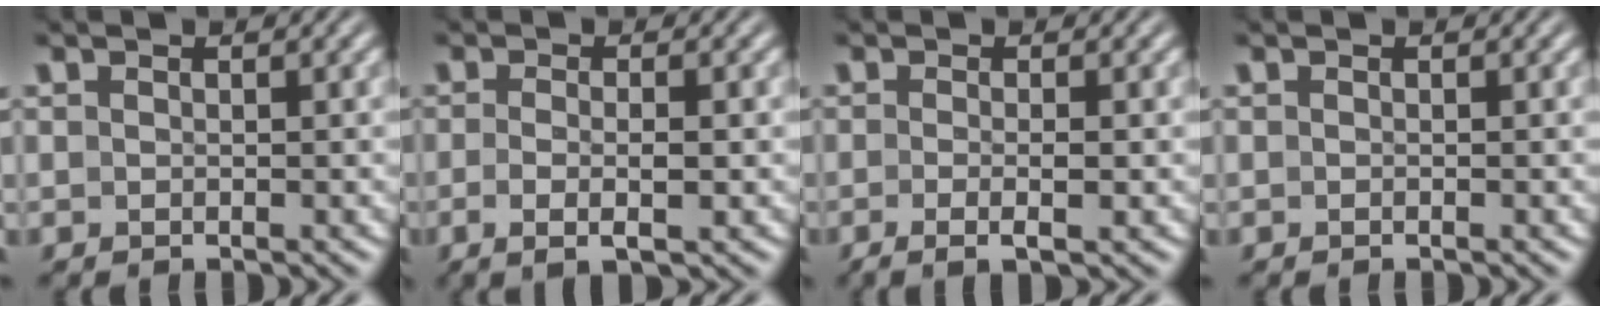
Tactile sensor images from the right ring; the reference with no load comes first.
{"total": 3.1, "force": [-1.3, 0.2, 2.9], "torque": [-0.061, -0.015, -0.011]}
{"total": 2.5, "force": [-1.3, 0.0, 2.1], "torque": [-0.048, -0.011, -0.018]}
{"total": 0.0}